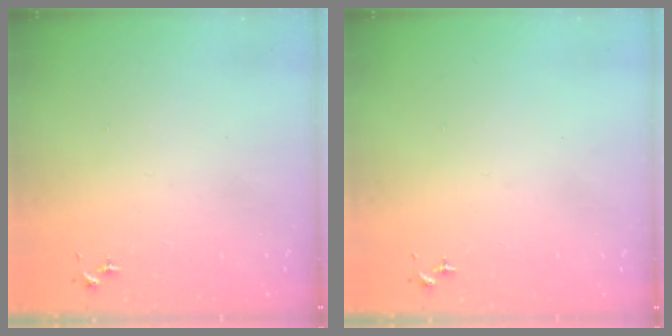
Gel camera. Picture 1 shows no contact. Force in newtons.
{"total": 0.0}